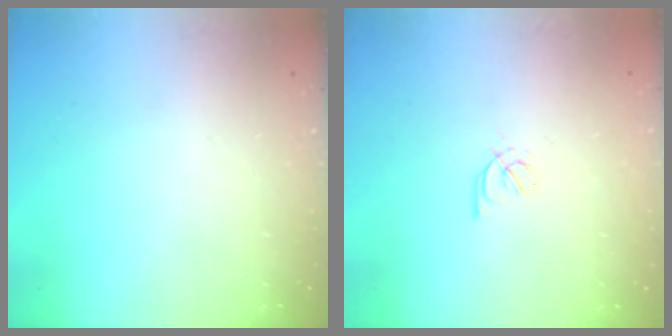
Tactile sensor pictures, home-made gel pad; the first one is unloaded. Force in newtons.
{"total": 1.8, "press": 1.8, "slide": 0.4}